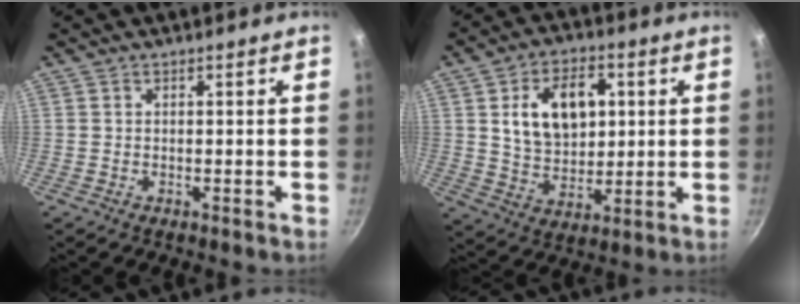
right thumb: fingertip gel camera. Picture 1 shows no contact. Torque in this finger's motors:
{"motor_torque": [0.20, 0.23, 0.21, -0.14, 0.31]}